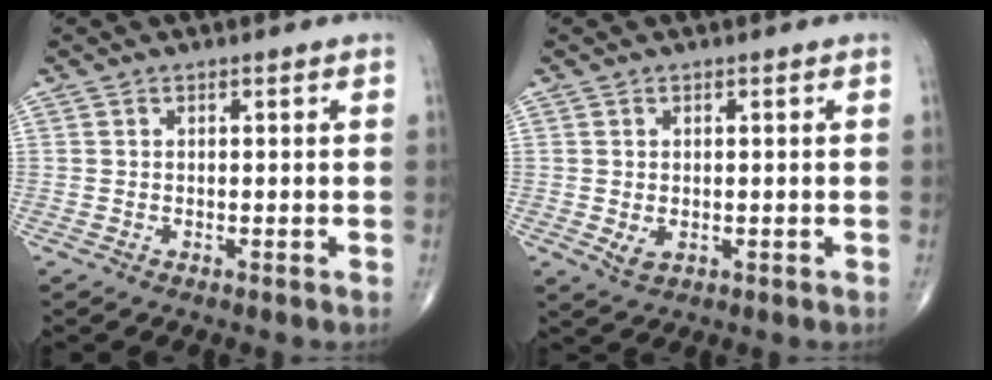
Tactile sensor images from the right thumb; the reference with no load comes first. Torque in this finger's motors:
{"motor_torque": [-0.23, 0.19, -0.13, -0.09, 0.01]}